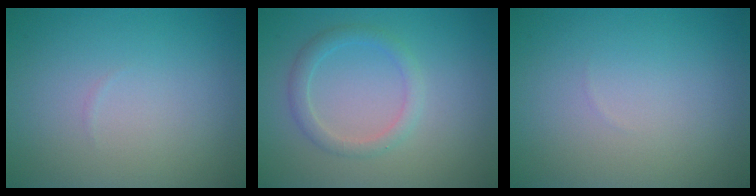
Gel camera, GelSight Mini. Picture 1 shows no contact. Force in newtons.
{"total": 2.0, "press": 2.0, "slide": 0.1}
{"total": 0.0}